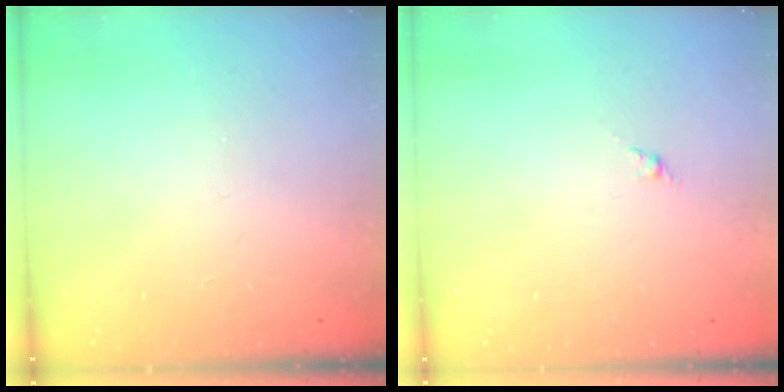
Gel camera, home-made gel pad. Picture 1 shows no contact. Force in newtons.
{"total": 0.0}